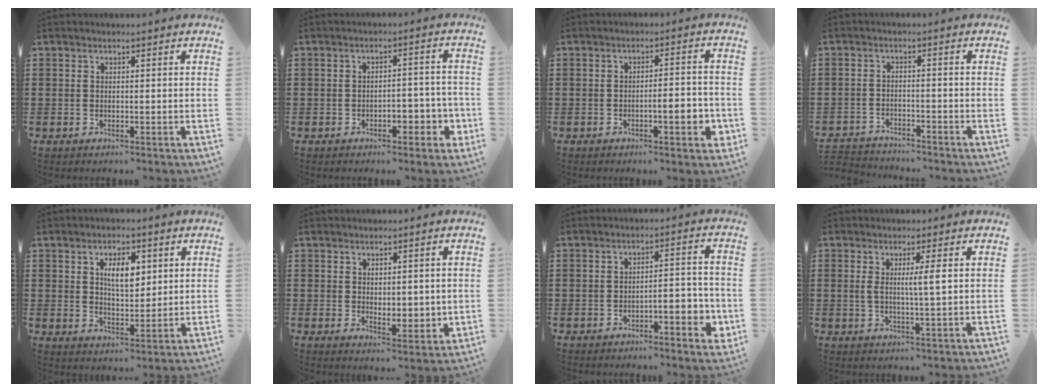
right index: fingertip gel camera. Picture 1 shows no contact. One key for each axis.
{"total": 4.2, "fx": -1.7, "fy": 2.4, "fz": 3.0, "tx": -0.035, "ty": 0.002, "tz": -0.034}
{"total": 4.9, "fx": -1.7, "fy": 1.2, "fz": 4.4, "tx": -0.063, "ty": -0.001, "tz": -0.030}
{"total": 2.7, "fx": -2.7, "fy": 0.3, "fz": -0.3, "tx": -0.004, "ty": 0.000, "tz": -0.060}
{"total": 5.5, "fx": 1.8, "fy": 2.5, "fz": 4.5, "tx": -0.079, "ty": 0.003, "tz": 0.027}
{"total": 2.7, "fx": 1.3, "fy": 1.9, "fz": 1.5, "tx": -0.018, "ty": 0.005, "tz": 0.020}
{"total": 4.0, "fx": -2.5, "fy": 1.2, "fz": 2.9, "tx": -0.040, "ty": 0.005, "tz": -0.048}
{"total": 3.7, "fx": 0.6, "fy": -0.1, "fz": 3.6, "tx": -0.071, "ty": -0.005, "tz": 0.006}